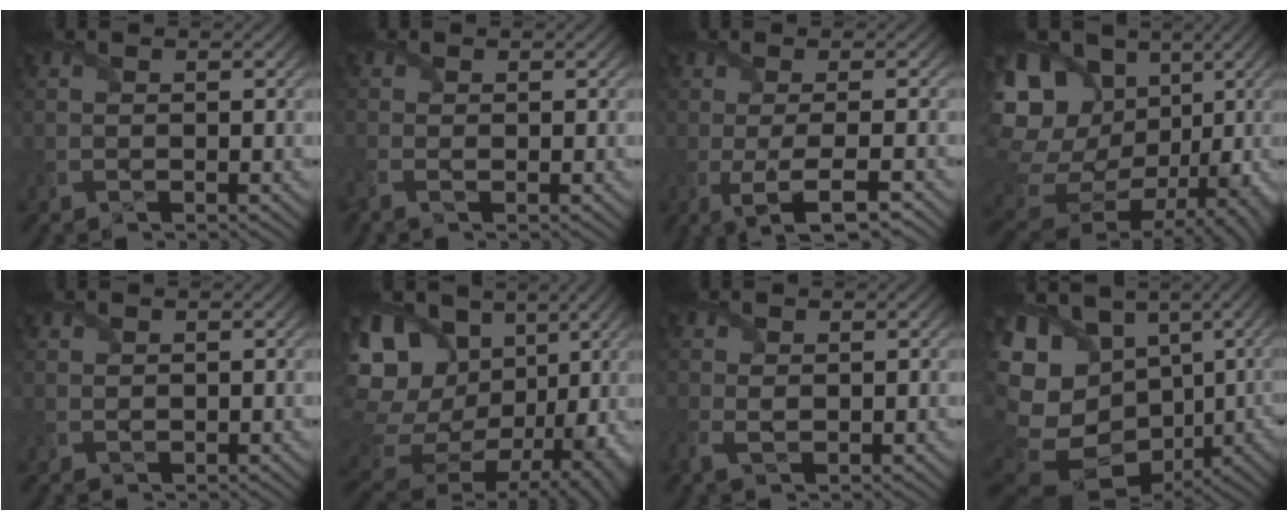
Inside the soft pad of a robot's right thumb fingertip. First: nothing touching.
{"total": 2.0, "force": [-0.9, 1.1, 1.5], "torque": [-0.048, -0.005, -0.028]}
{"total": 4.8, "force": [-1.5, 0.7, 4.5], "torque": [-0.069, 0.001, -0.031]}
{"total": 20.1, "force": [5.1, 15.9, 11.2], "torque": [-0.283, 0.006, 0.129]}
{"total": 1.1, "force": [1.1, 0.2, -0.1], "torque": [0.000, 0.005, 0.022]}
{"total": 19.9, "force": [6.4, 14.5, 12.0], "torque": [-0.294, 0.017, 0.153]}
{"total": 2.0, "force": [0.1, 1.3, 1.5], "torque": [-0.047, -0.001, -0.003]}
{"total": 20.0, "force": [-1.0, 15.5, 12.7], "torque": [-0.294, -0.016, -0.007]}